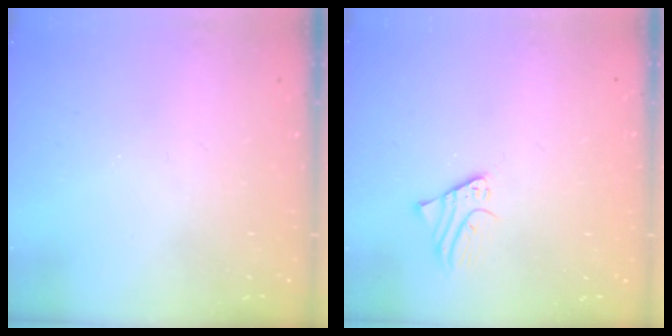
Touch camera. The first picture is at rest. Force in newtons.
{"total": 1.8, "press": 1.8, "slide": 0.1}